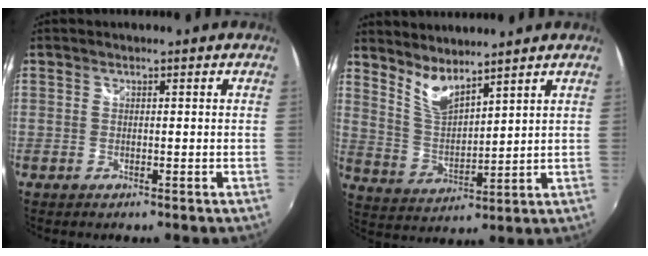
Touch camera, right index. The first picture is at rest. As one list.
[{"total": 7.0, "force": [5.8, 1.6, 3.6], "torque": [-0.070, -0.009, 0.119]}]